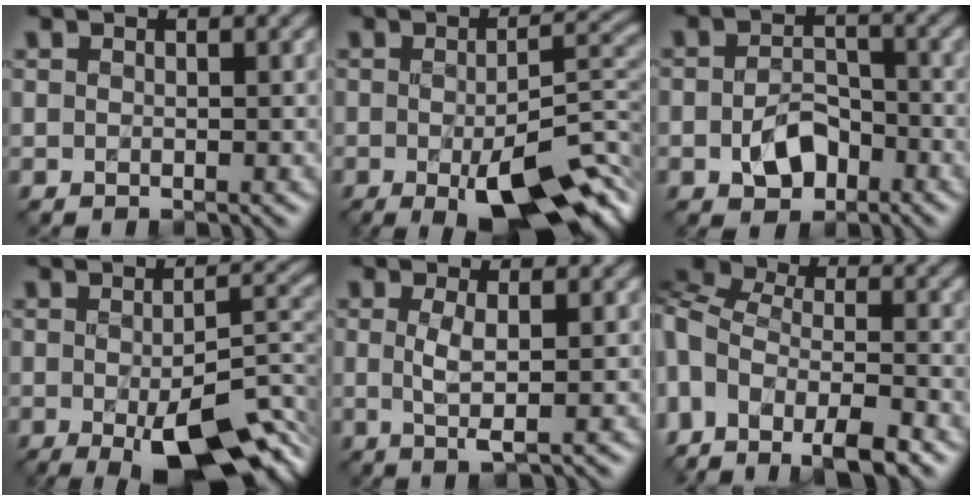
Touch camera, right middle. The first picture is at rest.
{"total": 10.5, "force": [-3.8, 3.2, 9.3], "torque": [-0.145, -0.011, -0.055]}
{"total": 3.9, "force": [-1.6, 2.5, 2.5], "torque": [-0.047, 0.000, -0.029]}
{"total": 11.6, "force": [-4.6, 3.8, 9.9], "torque": [-0.150, -0.018, -0.063]}
{"total": 2.6, "force": [0.1, 0.4, 2.6], "torque": [-0.054, -0.004, 0.001]}
{"total": 10.6, "force": [-4.5, 5.7, 7.7], "torque": [-0.152, -0.004, -0.091]}